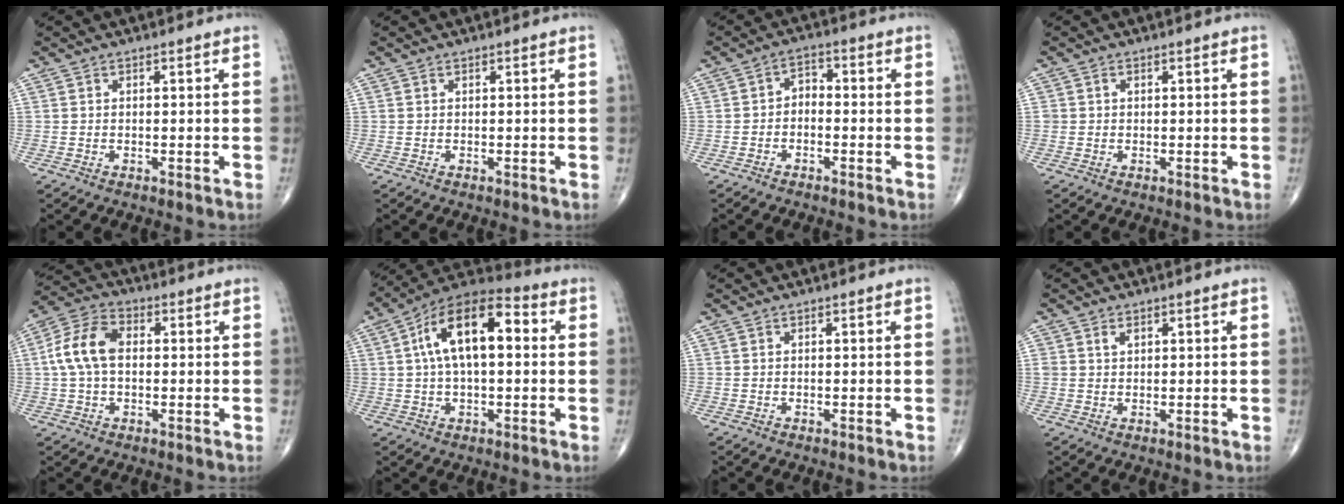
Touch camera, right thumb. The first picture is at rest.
{"total": 0.0}
{"total": 3.1, "force": [-0.9, 2.2, 2.0], "torque": [-0.020, 0.023, -0.029]}
{"total": 0.8, "force": [0.2, 0.7, 0.2], "torque": [0.002, 0.001, 0.002]}
{"total": 9.8, "force": [0.7, 6.2, 7.5], "torque": [-0.154, 0.027, 0.007]}
{"total": 16.0, "force": [2.8, 7.8, 13.6], "torque": [-0.227, 0.033, 0.038]}
{"total": 0.0}
{"total": 1.7, "force": [0.8, 1.2, 0.9], "torque": [-0.010, -0.003, 0.015]}